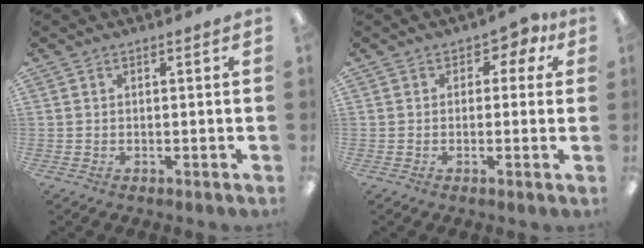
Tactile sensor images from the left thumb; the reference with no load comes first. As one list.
[{"total": 3.1, "force": [0.6, 2.5, 1.6], "torque": [-0.012, 0.000, 0.005]}]